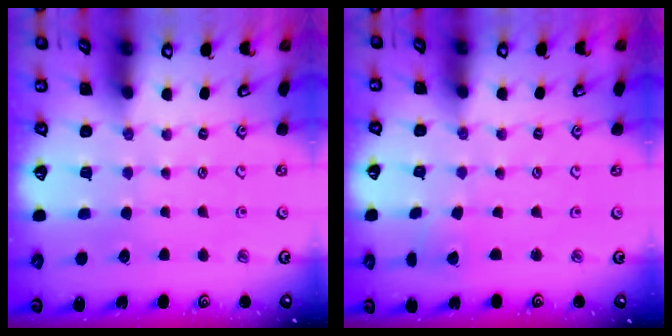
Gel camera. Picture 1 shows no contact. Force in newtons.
{"total": 2.1, "press": 2.1, "slide": 0.1}